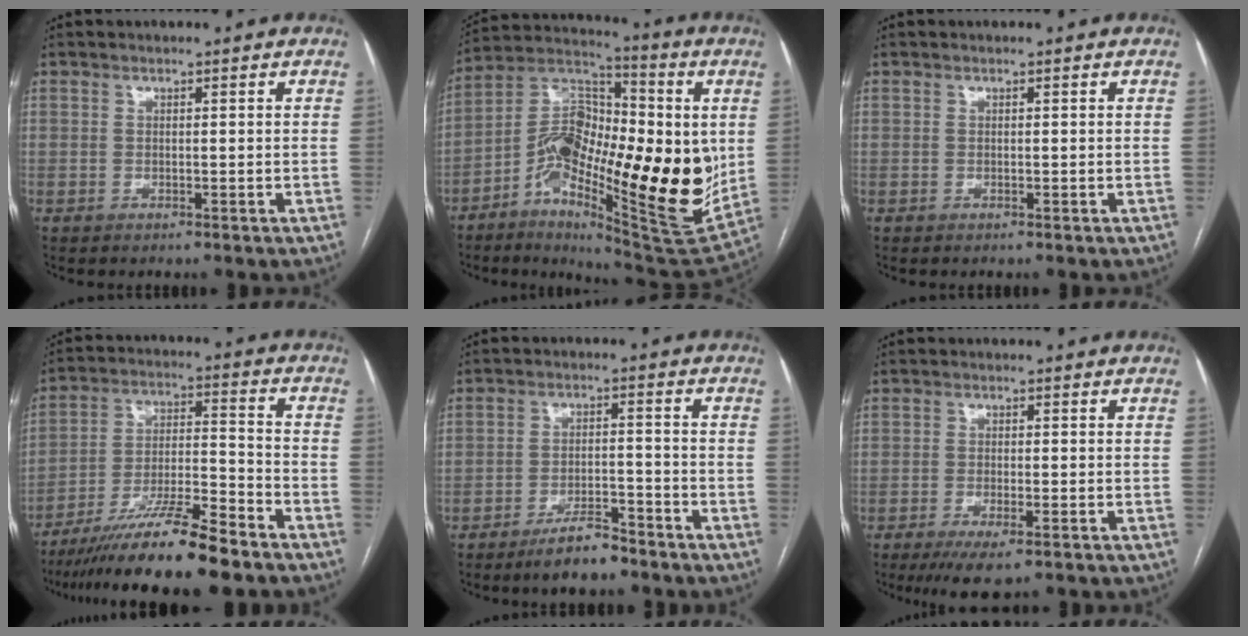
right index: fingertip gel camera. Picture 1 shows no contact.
{"total": 24.8, "force": [-2.4, 8.8, 23.1], "torque": [-0.400, 0.011, -0.041]}
{"total": 0.0}
{"total": 15.2, "force": [-12.0, 0.4, 9.2], "torque": [-0.167, -0.016, -0.208]}
{"total": 6.3, "force": [-5.2, 1.4, 3.2], "torque": [-0.060, -0.004, -0.090]}
{"total": 5.3, "force": [-3.4, 1.0, 4.0], "torque": [-0.067, -0.014, -0.052]}